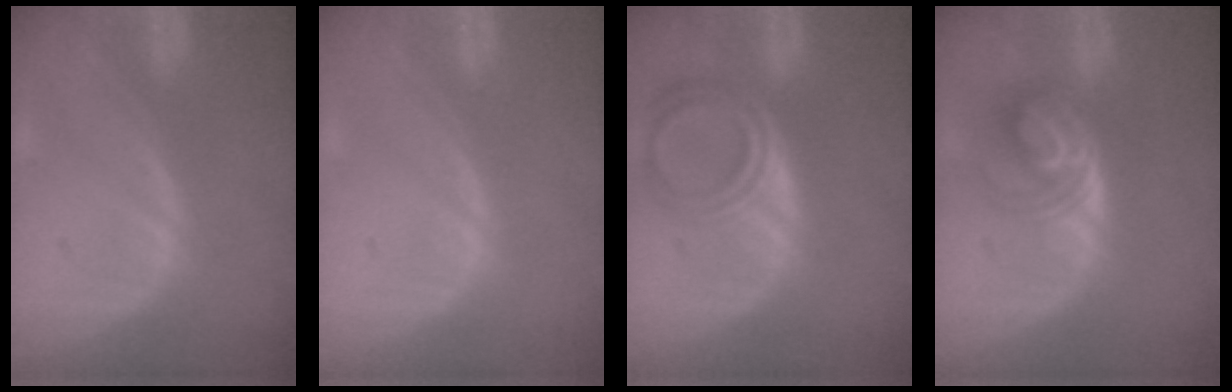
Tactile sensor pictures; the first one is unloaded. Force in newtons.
{"total": 0.0}
{"total": 6.6, "press": 6.0, "slide": 2.8}
{"total": 5.7, "press": 5.4, "slide": 1.9}